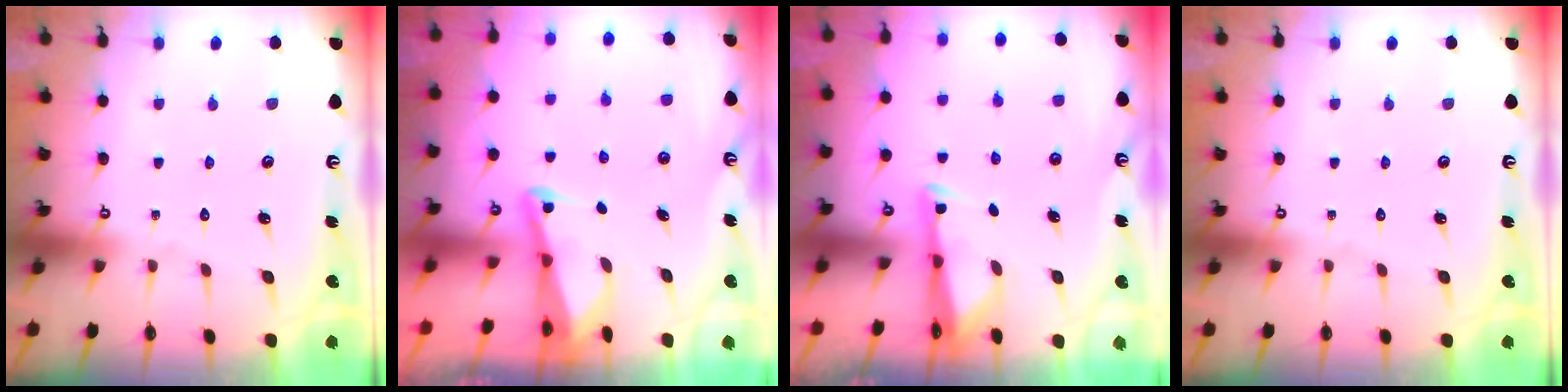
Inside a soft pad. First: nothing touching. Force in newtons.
{"total": 2.6, "press": 2.5, "slide": 0.6}
{"total": 2.7, "press": 2.7, "slide": 0.4}
{"total": 0.0}